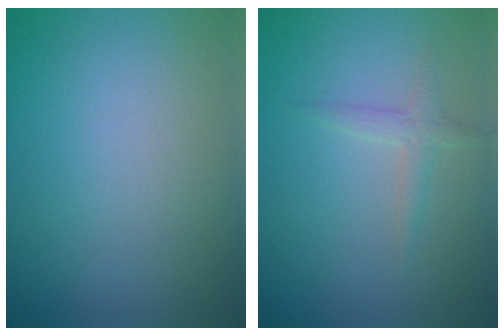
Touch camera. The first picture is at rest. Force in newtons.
{"total": 1.5, "press": 1.5, "slide": 0.0}